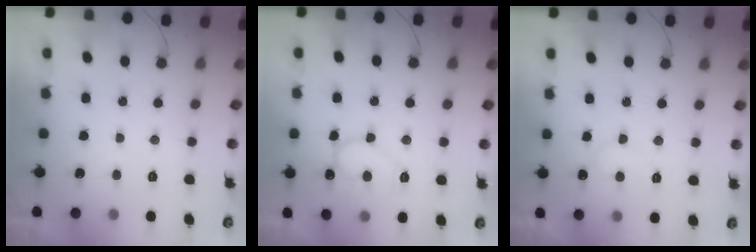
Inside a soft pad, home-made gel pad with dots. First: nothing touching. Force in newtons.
{"total": 10.7, "press": 10.6, "slide": 1.0}
{"total": 6.2, "press": 6.2, "slide": 0.4}